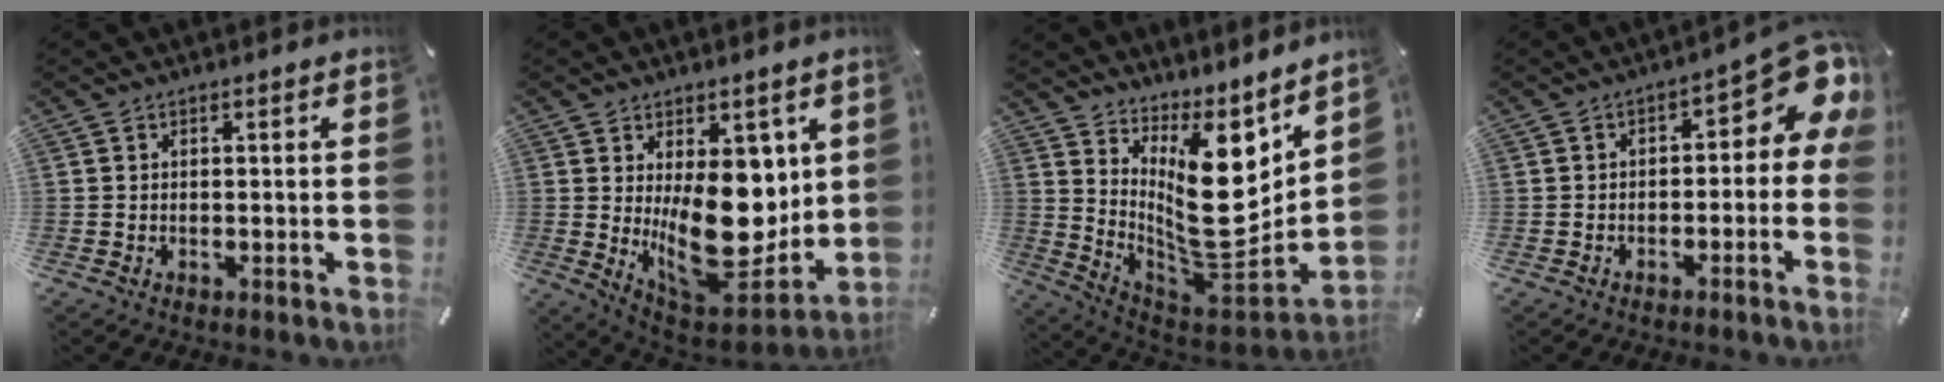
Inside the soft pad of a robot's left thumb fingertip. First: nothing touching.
{"total": 21.3, "force": [1.4, 13.2, 16.7], "torque": [-0.228, -0.044, 0.046]}
{"total": 18.9, "force": [4.9, 11.2, 14.4], "torque": [-0.215, -0.066, 0.096]}
{"total": 9.9, "force": [3.3, 4.9, 8.0], "torque": [-0.092, -0.035, 0.057]}